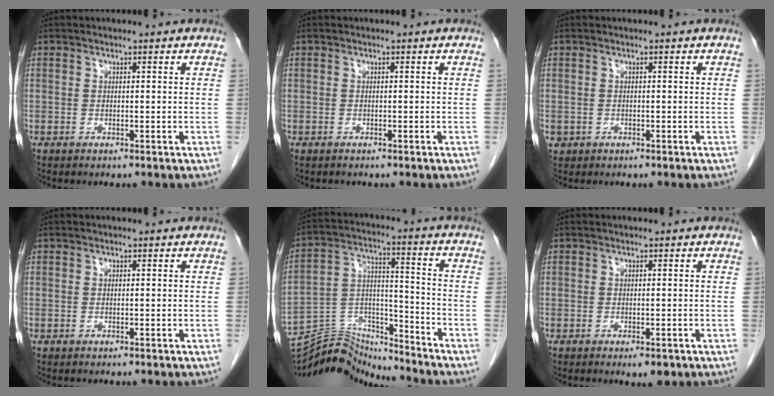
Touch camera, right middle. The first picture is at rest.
{"total": 0.0}
{"total": 1.0, "force": [-0.3, 0.9, 0.2], "torque": [-0.006, 0.004, 0.000]}
{"total": 0.0}
{"total": 13.5, "force": [-13.4, 0.5, 1.0], "torque": [-0.020, 0.032, -0.241]}
{"total": 2.1, "force": [-1.2, 0.7, 1.5], "torque": [-0.022, -0.004, -0.009]}